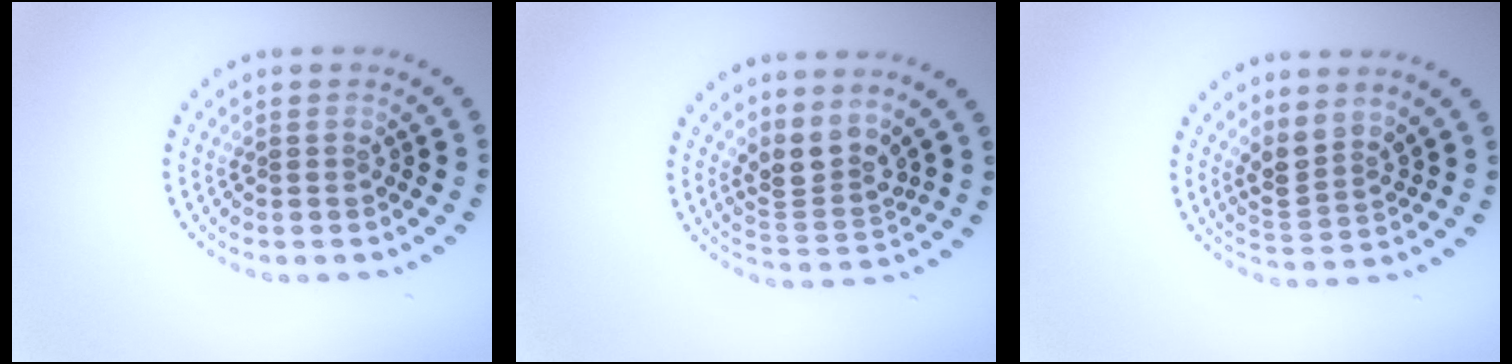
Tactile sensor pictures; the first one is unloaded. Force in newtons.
{"total": 3.1, "press": 2.2, "slide": 2.2}
{"total": 2.7, "press": 2.0, "slide": 1.8}